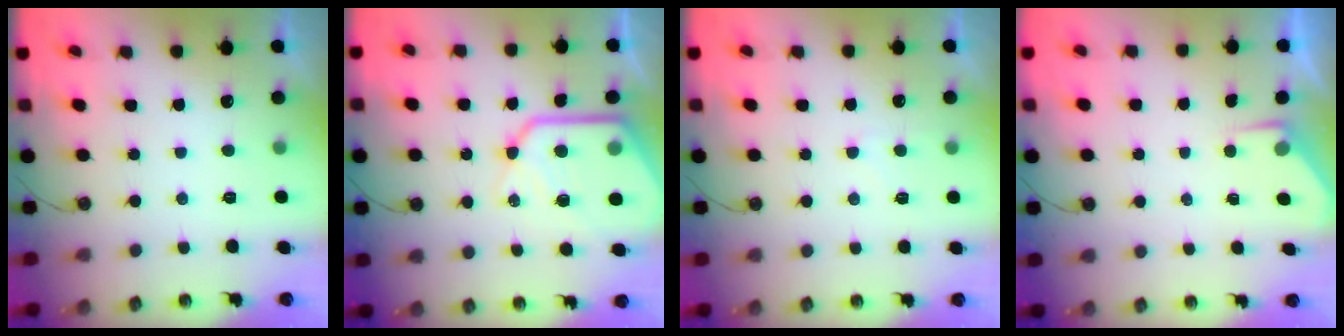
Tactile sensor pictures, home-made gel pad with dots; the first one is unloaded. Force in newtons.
{"total": 17.9, "press": 17.8, "slide": 1.8}
{"total": 5.2, "press": 5.1, "slide": 0.7}
{"total": 2.8, "press": 2.8, "slide": 0.5}